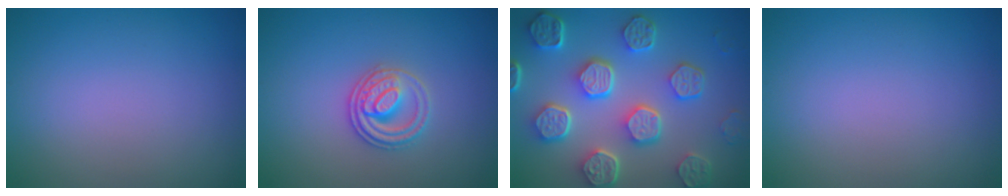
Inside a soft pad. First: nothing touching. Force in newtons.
{"total": 2.8, "press": 2.6, "slide": 1.0}
{"total": 8.1, "press": 6.2, "slide": 5.3}
{"total": 0.0}